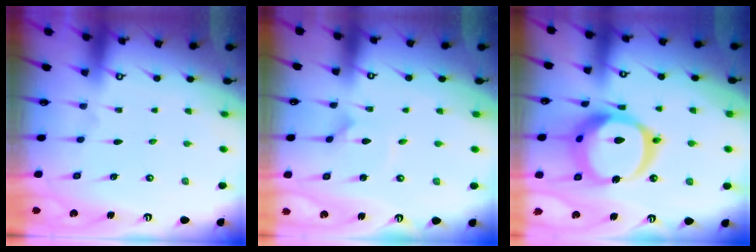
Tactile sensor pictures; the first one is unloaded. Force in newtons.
{"total": 1.6, "press": 1.6, "slide": 0.1}
{"total": 23.1, "press": 23.0, "slide": 2.4}